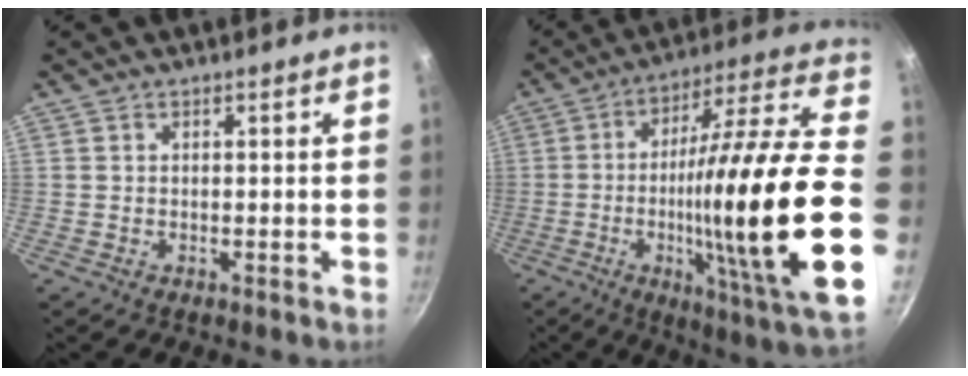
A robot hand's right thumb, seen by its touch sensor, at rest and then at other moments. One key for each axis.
{"total": 30.8, "fx": -5.4, "fy": 5.3, "fz": 29.9, "tx": -0.453, "ty": 0.020, "tz": -0.081}